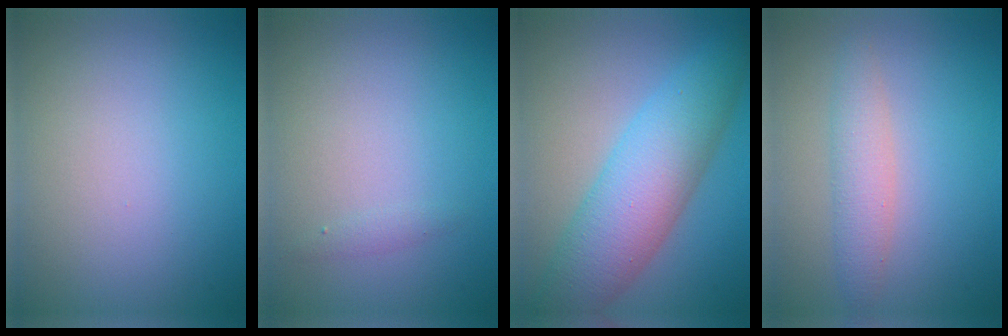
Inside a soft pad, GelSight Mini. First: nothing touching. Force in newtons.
{"total": 0.6, "press": 0.6, "slide": 0.0}
{"total": 7.8, "press": 7.8, "slide": 0.1}
{"total": 2.4, "press": 2.4, "slide": 0.1}